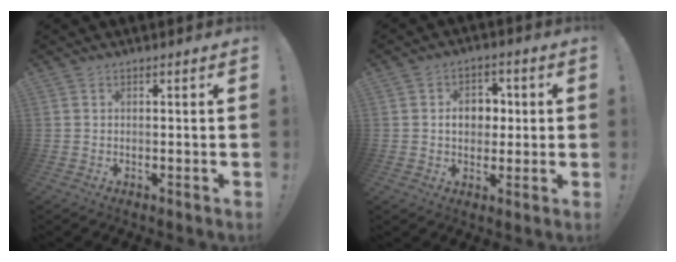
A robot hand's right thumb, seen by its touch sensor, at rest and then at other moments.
{"total": 8.1, "force": [0.6, 6.4, 4.8], "torque": [-0.066, 0.009, 0.012]}